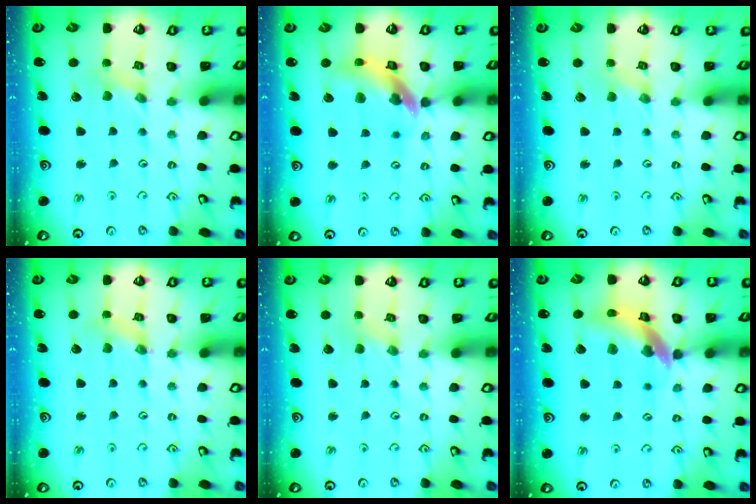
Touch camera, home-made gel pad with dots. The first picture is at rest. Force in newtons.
{"total": 12.8, "press": 12.6, "slide": 1.7}
{"total": 0.7, "press": 0.7, "slide": 0.2}
{"total": 1.3, "press": 1.3, "slide": 0.3}
{"total": 0.0}
{"total": 12.2, "press": 12.1, "slide": 1.6}